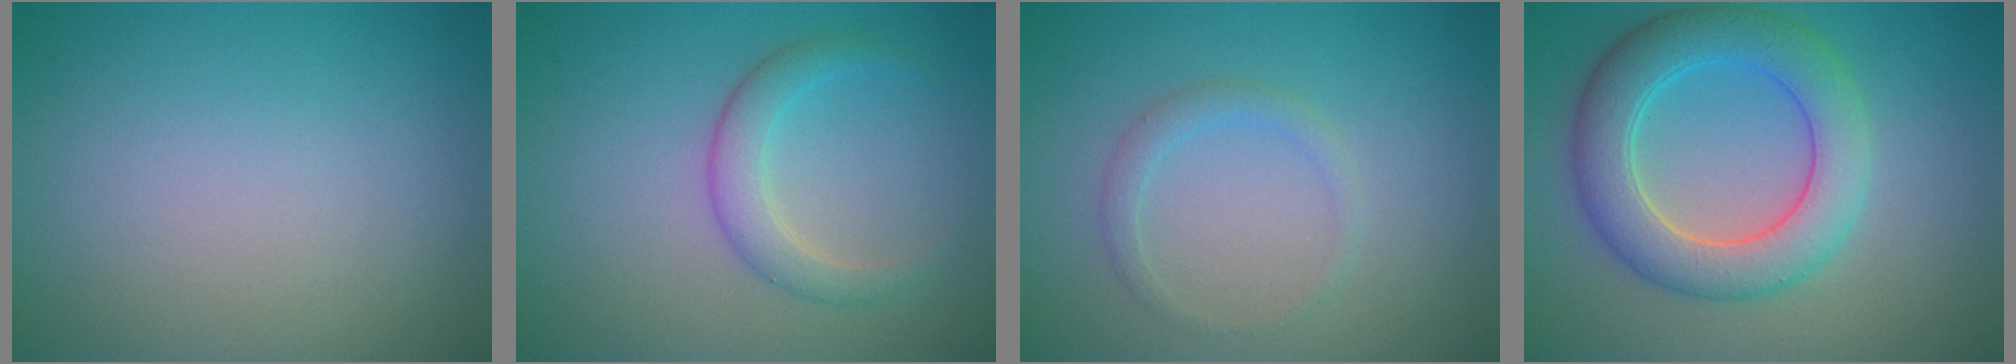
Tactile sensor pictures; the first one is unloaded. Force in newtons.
{"total": 2.7, "press": 2.7, "slide": 0.1}
{"total": 1.4, "press": 1.4, "slide": 0.1}
{"total": 6.5, "press": 6.5, "slide": 0.3}